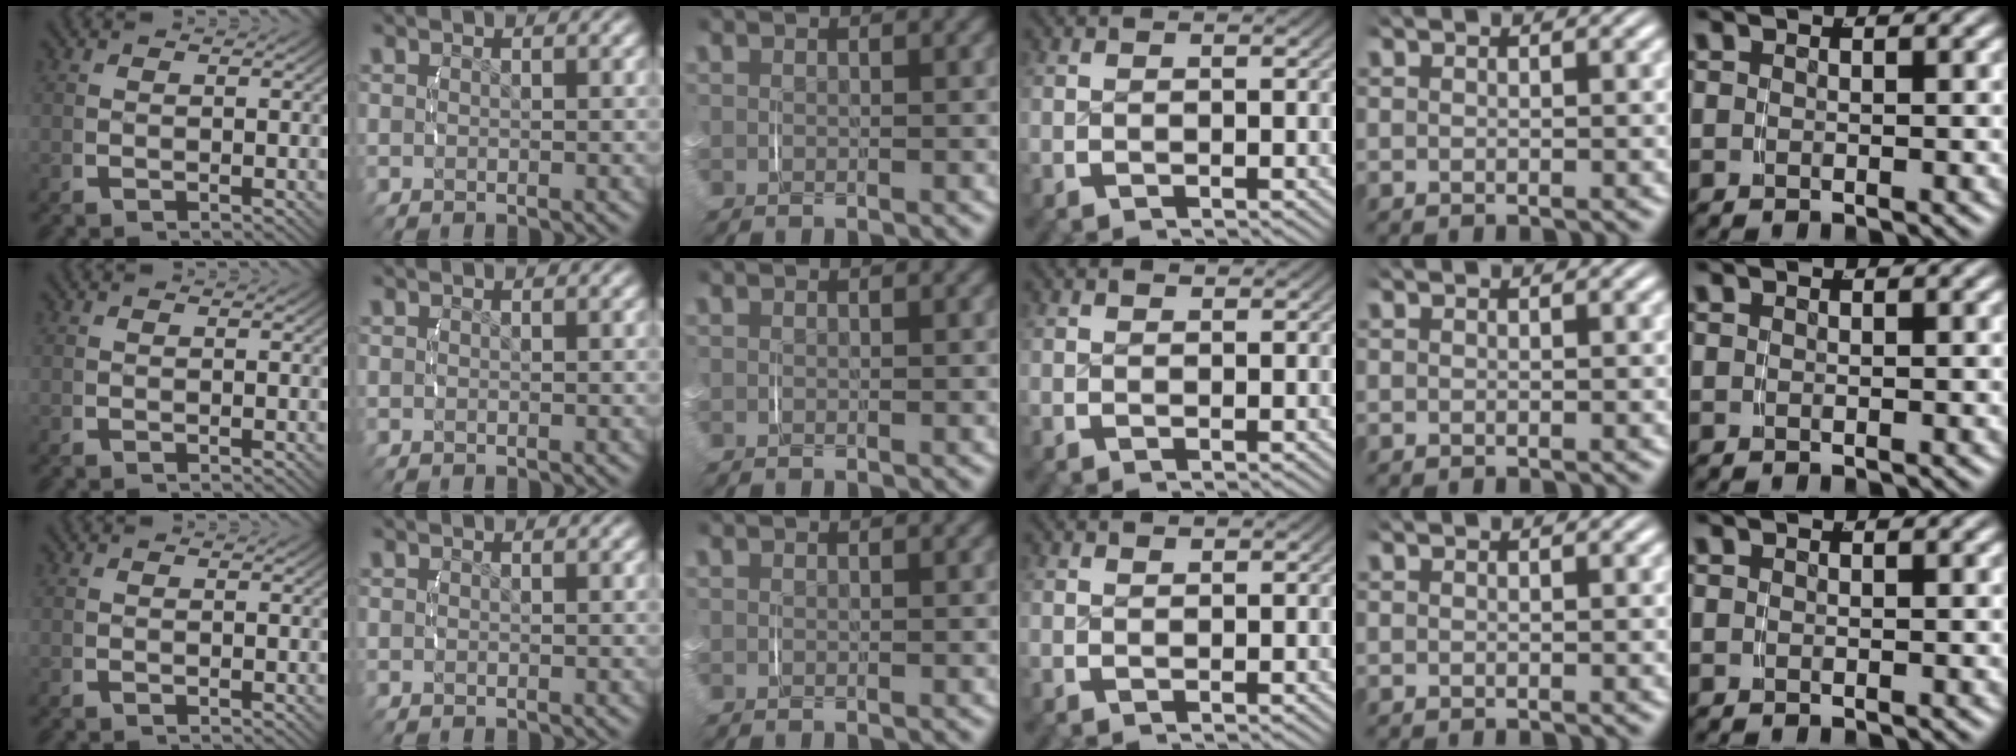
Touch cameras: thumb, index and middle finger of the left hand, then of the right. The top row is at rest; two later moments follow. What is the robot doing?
{"motion": "lift_and_place", "object": "small bumper sticker"}